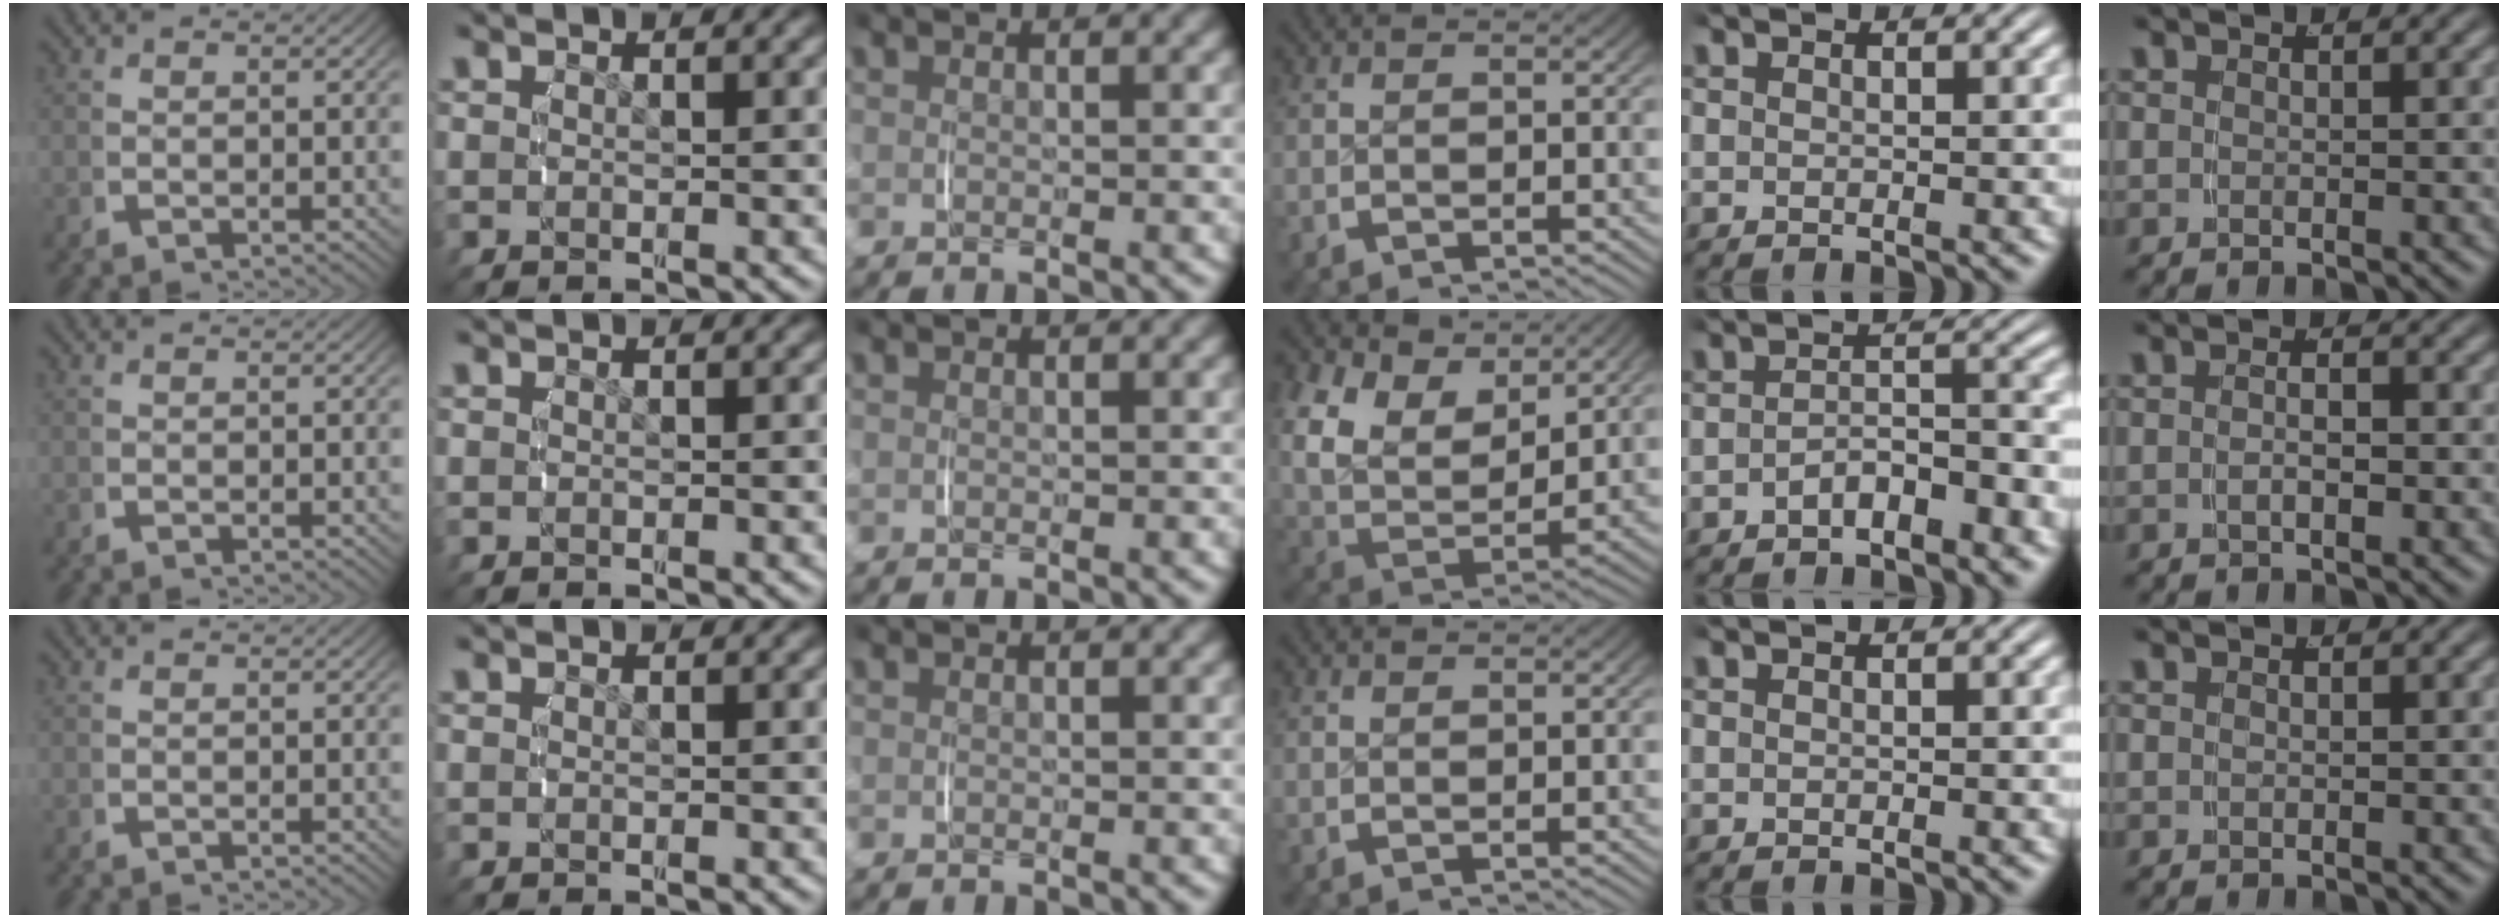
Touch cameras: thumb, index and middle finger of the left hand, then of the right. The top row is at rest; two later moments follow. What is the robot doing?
{"motion": "lift_and_place", "object": "pen bag"}